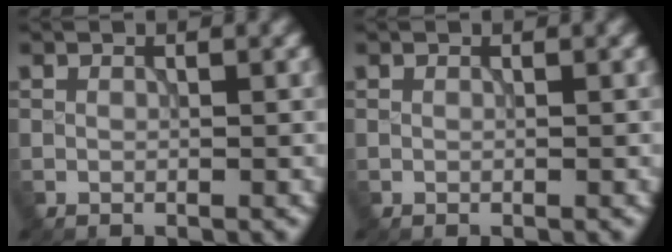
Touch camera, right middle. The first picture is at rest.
{"total": 0.0}